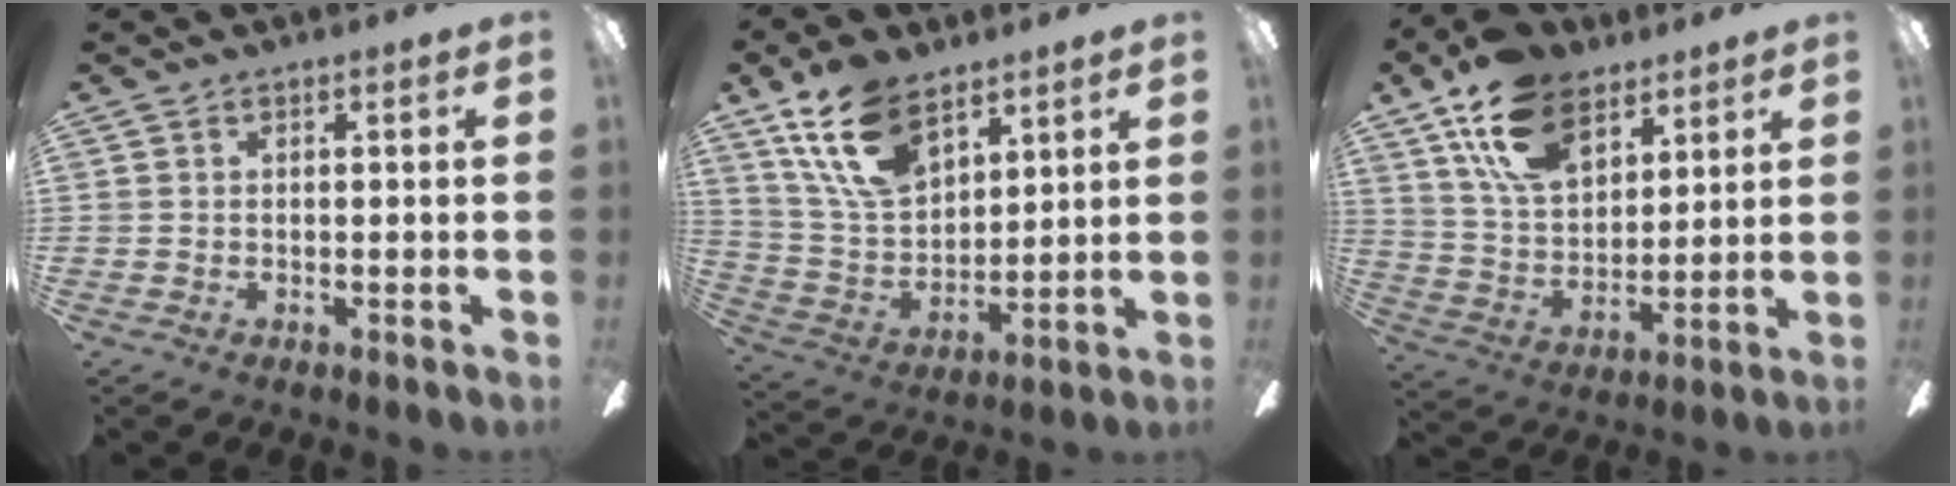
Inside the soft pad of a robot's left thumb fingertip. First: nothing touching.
{"total": 16.8, "force": [10.8, 9.3, 9.0], "torque": [-0.188, -0.036, 0.204]}
{"total": 16.9, "force": [10.7, 9.7, 8.8], "torque": [-0.168, -0.036, 0.202]}